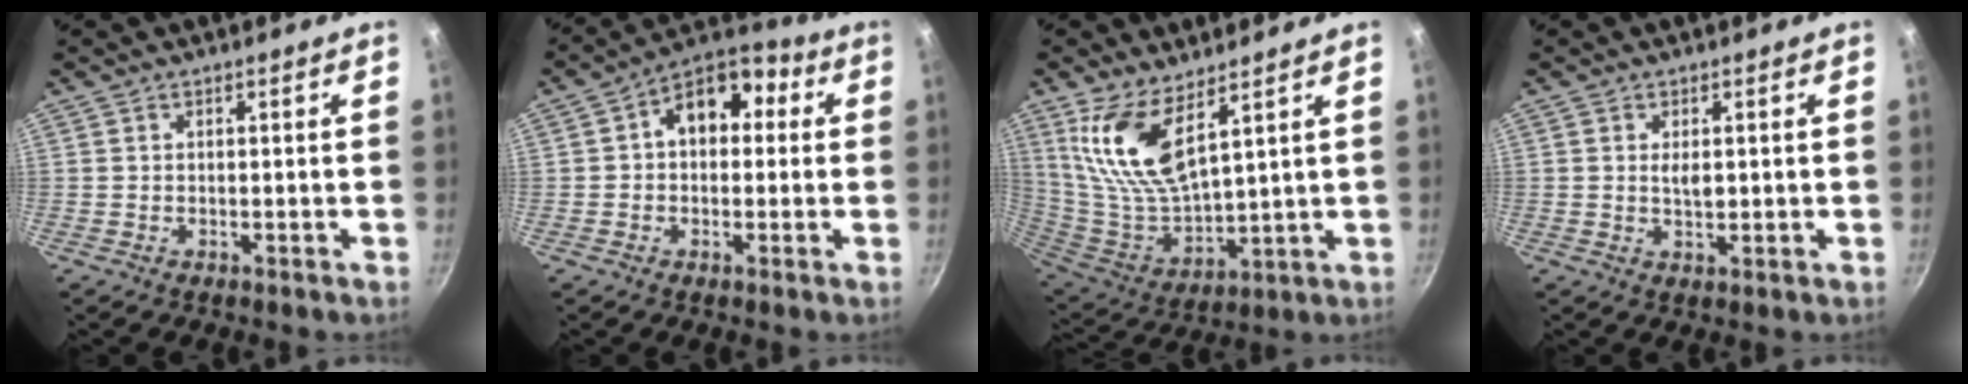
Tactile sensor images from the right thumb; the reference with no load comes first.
{"total": 11.8, "force": [1.9, 8.4, 8.0], "torque": [-0.073, 0.031, 0.009]}
{"total": 13.6, "force": [7.6, 5.2, 10.0], "torque": [-0.191, -0.064, 0.164]}
{"total": 2.6, "force": [0.4, 1.3, 2.3], "torque": [-0.034, -0.002, 0.009]}